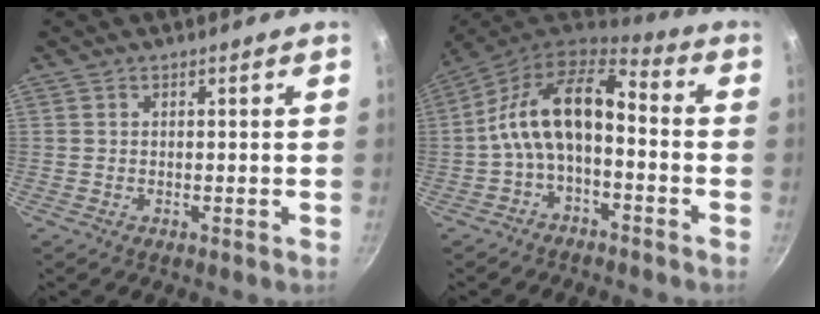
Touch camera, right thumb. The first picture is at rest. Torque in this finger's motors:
{"motor_torque": [2.26, 2.39, 1.99, -0.78, 0.19]}